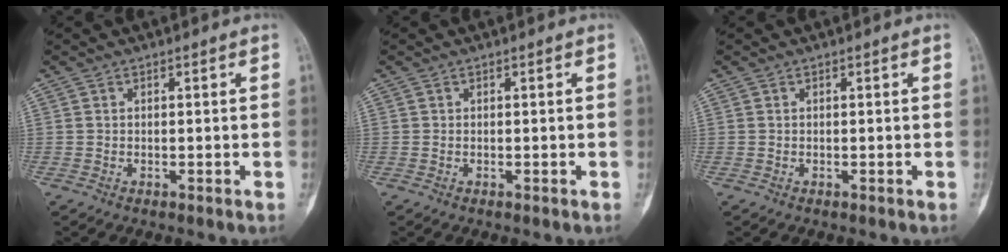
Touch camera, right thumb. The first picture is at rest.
{"total": 0.0}
{"total": 0.0}